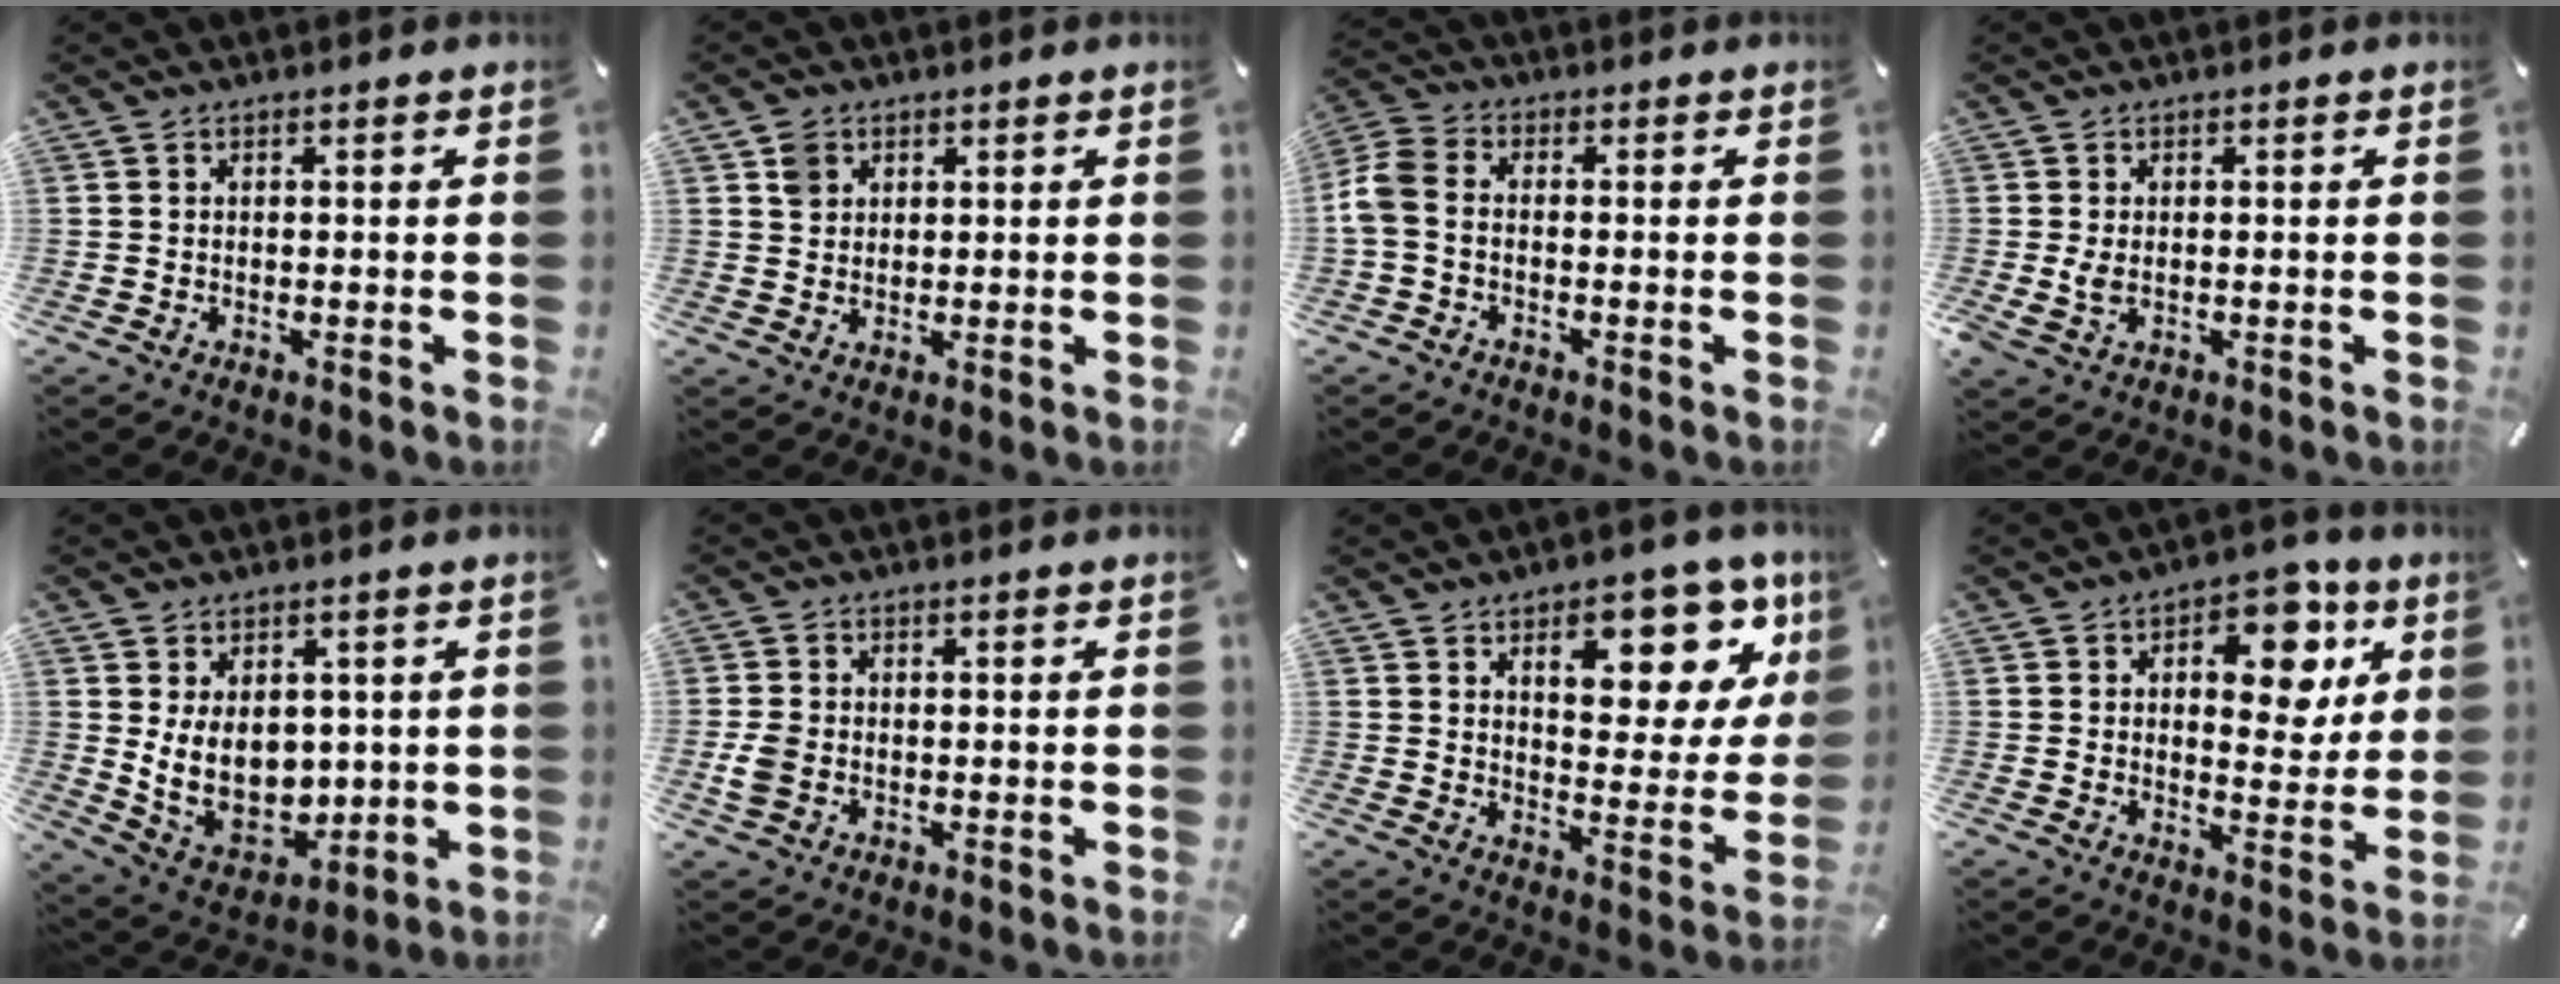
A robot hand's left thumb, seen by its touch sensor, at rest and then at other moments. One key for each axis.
{"total": 3.2, "fx": 1.6, "fy": 2.8, "fz": 0.6, "tx": 0.000, "ty": -0.002, "tz": 0.026}
{"total": 5.8, "fx": -1.4, "fy": 3.8, "fz": 4.2, "tx": -0.105, "ty": 0.005, "tz": -0.029}
{"total": 3.0, "fx": -0.1, "fy": 1.8, "fz": 2.4, "tx": -0.051, "ty": -0.007, "tz": -0.006}
{"total": 12.0, "fx": 1.9, "fy": 9.4, "fz": 7.2, "tx": -0.135, "ty": -0.027, "tz": 0.042}
{"total": 4.0, "fx": -0.7, "fy": 3.3, "fz": 2.2, "tx": -0.044, "ty": 0.006, "tz": -0.012}
{"total": 14.8, "fx": 8.2, "fy": 7.4, "fz": 9.8, "tx": -0.110, "ty": -0.054, "tz": 0.132}
{"total": 12.6, "fx": 5.9, "fy": 7.6, "fz": 8.2, "tx": -0.091, "ty": -0.032, "tz": 0.093}